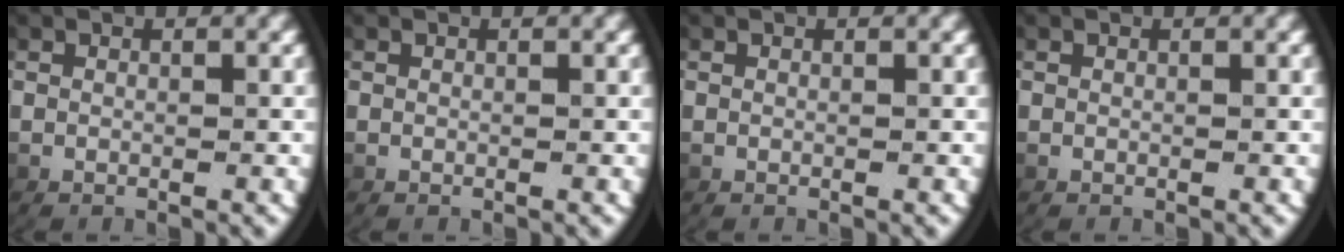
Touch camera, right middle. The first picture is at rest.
{"total": 0.0}
{"total": 0.0}
{"total": 0.0}